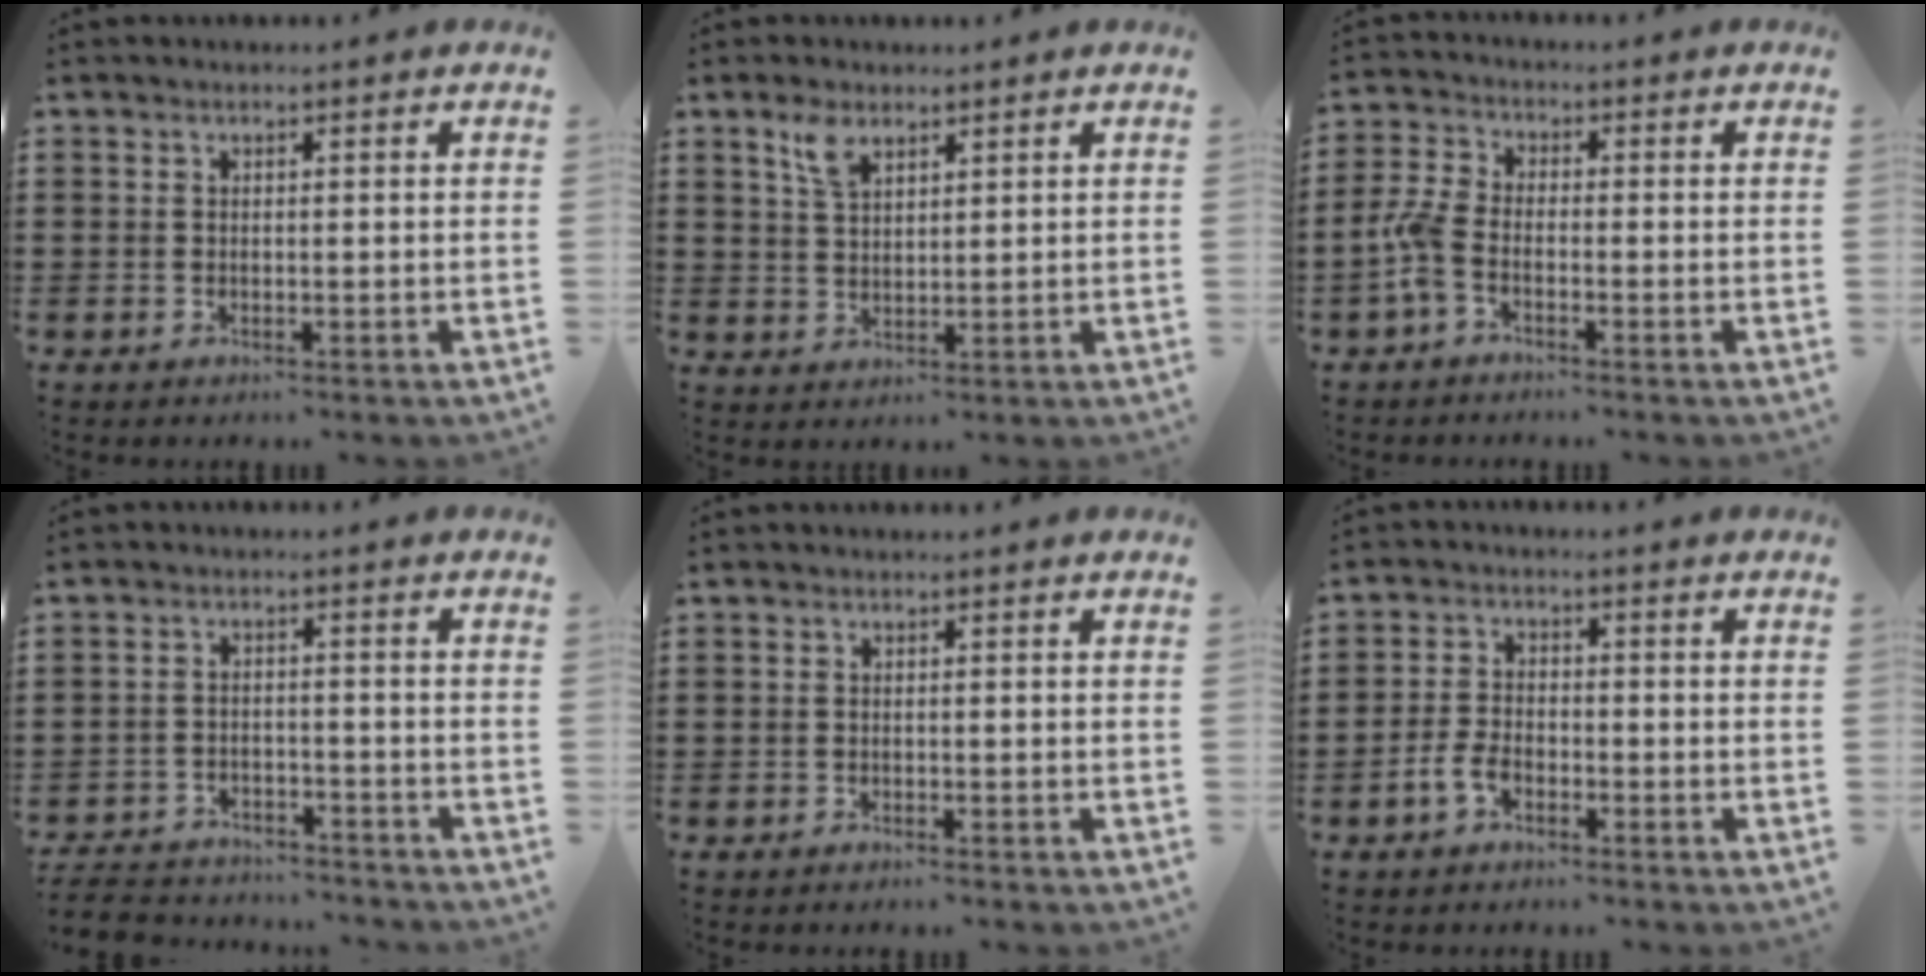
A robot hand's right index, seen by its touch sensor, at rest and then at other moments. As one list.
[{"total": 4.0, "force": [2.6, 1.8, 2.5], "torque": [-0.057, 0.006, 0.047]}, {"total": 4.2, "force": [-2.1, 1.8, 3.1], "torque": [-0.091, -0.005, -0.049]}, {"total": 4.7, "force": [-4.6, 0.8, 0.2], "torque": [-0.018, 0.002, -0.098]}, {"total": 0.9, "force": [-0.9, 0.1, 0.0], "torque": [-0.002, -0.002, -0.018]}, {"total": 3.4, "force": [-2.3, 1.8, 1.9], "torque": [-0.049, 0.000, -0.048]}]